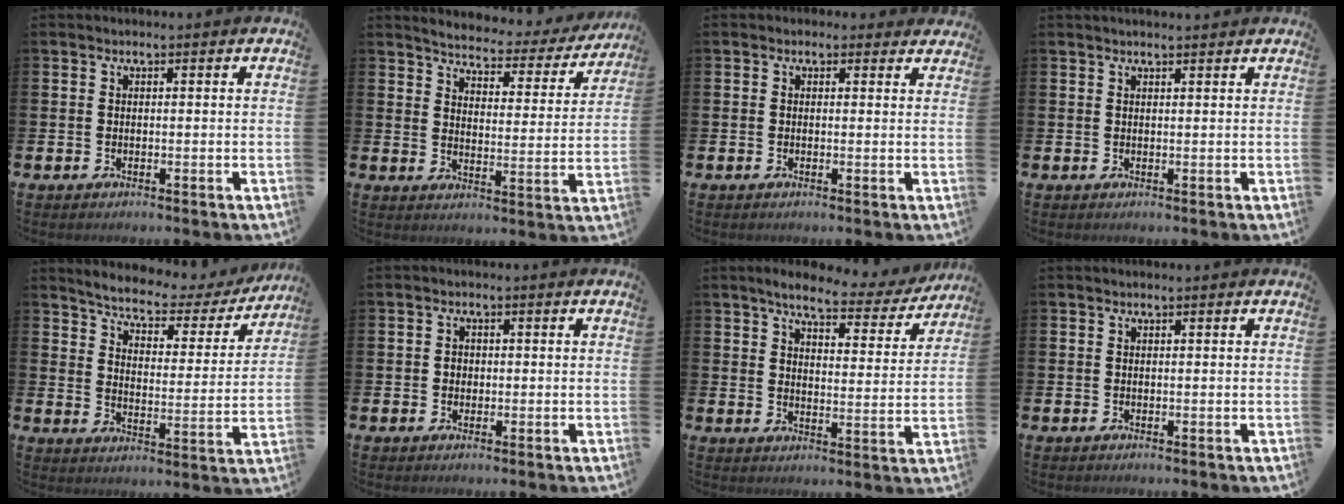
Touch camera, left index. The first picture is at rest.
{"total": 3.8, "force": [3.6, 0.8, 0.8], "torque": [-0.035, -0.035, 0.052]}
{"total": 0.9, "force": [0.5, 0.7, 0.1], "torque": [-0.002, 0.008, 0.008]}
{"total": 1.1, "force": [1.0, -0.1, 0.3], "torque": [0.003, -0.005, 0.016]}
{"total": 5.4, "force": [4.9, 1.4, 1.7], "torque": [-0.063, -0.037, 0.078]}
{"total": 1.2, "force": [0.0, 1.1, 0.4], "torque": [-0.001, 0.005, -0.004]}
{"total": 5.8, "force": [5.0, 1.4, 2.5], "torque": [-0.058, -0.030, 0.080]}
{"total": 0.0}